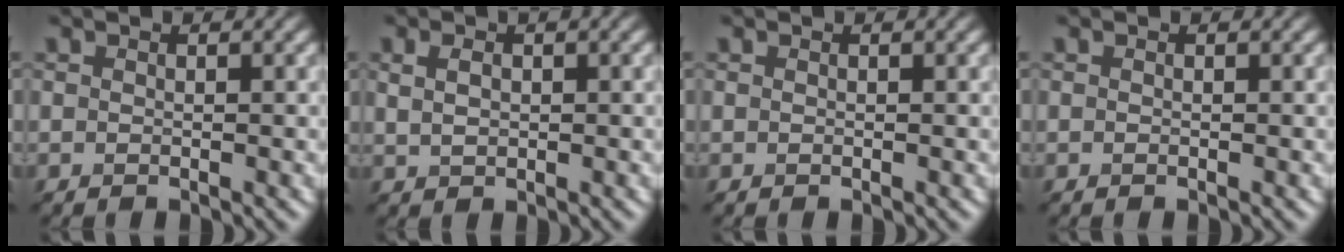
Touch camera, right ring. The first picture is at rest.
{"total": 0.0}
{"total": 0.0}
{"total": 0.0}